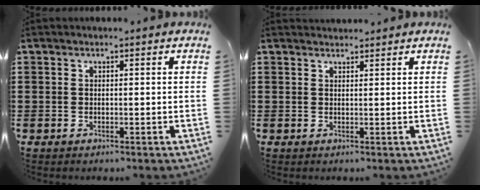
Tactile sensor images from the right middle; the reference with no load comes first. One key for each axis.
{"total": 1.4, "fx": 1.4, "fy": 0.3, "fz": 0.0, "tx": -0.003, "ty": 0.002, "tz": 0.027}